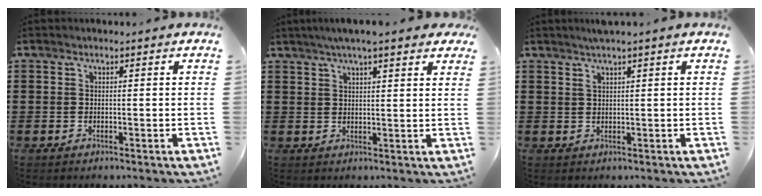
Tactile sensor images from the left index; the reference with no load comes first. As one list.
[{"total": 4.4, "force": [3.5, 0.3, 2.7], "torque": [-0.061, 0.003, 0.063]}, {"total": 1.6, "force": [1.0, -0.1, 1.1], "torque": [-0.023, 0.001, 0.019]}]